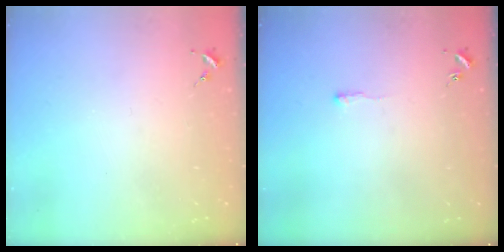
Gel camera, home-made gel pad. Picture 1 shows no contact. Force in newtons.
{"total": 2.1, "press": 2.1, "slide": 0.4}